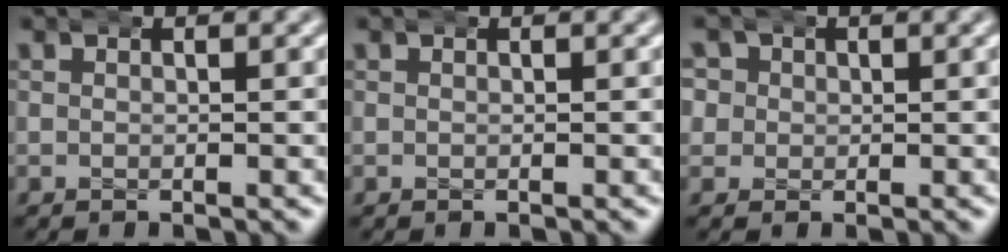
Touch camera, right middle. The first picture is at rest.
{"total": 0.0}
{"total": 3.3, "force": [0.7, 3.1, 1.0], "torque": [-0.034, -0.003, 0.010]}